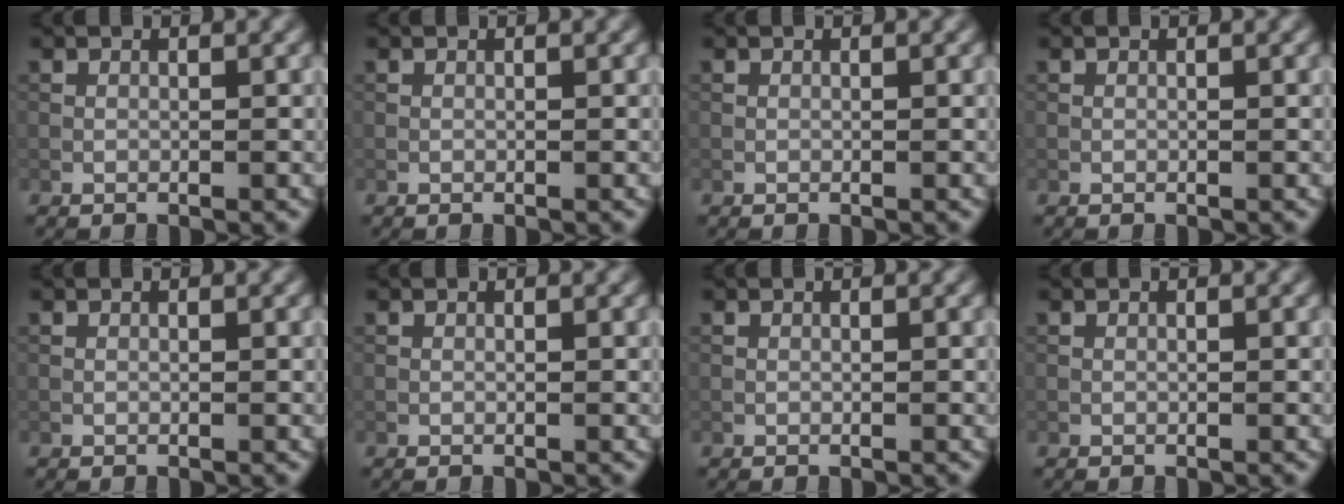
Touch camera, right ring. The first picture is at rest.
{"total": 0.0}
{"total": 0.0}
{"total": 0.0}
{"total": 0.0}
{"total": 0.0}
{"total": 0.0}
{"total": 0.0}